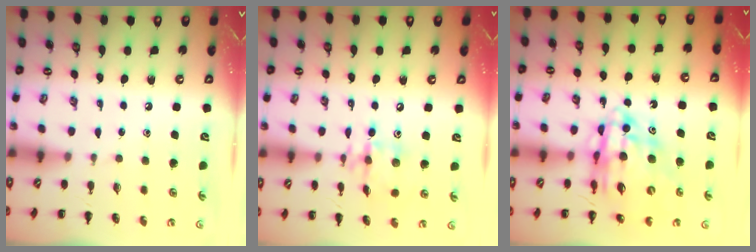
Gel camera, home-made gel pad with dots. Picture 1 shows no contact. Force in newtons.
{"total": 10.8, "press": 10.7, "slide": 1.2}
{"total": 15.1, "press": 14.5, "slide": 4.2}